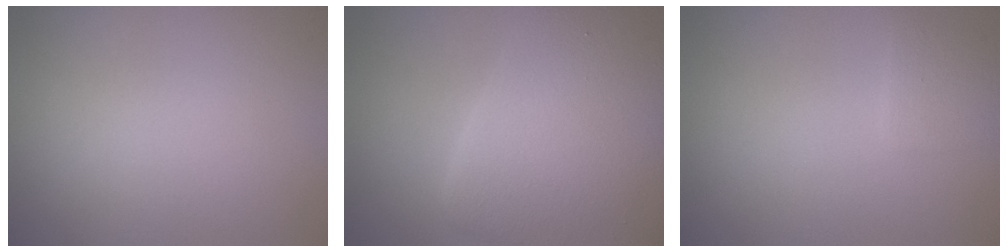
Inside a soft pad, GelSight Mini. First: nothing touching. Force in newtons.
{"total": 10.8, "press": 10.8, "slide": 0.4}
{"total": 1.6, "press": 1.6, "slide": 0.1}